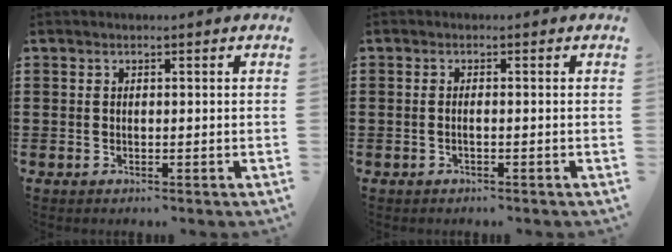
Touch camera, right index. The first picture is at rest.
{"total": 0.9, "force": [-0.6, -0.1, 0.7], "torque": [-0.014, -0.004, -0.010]}